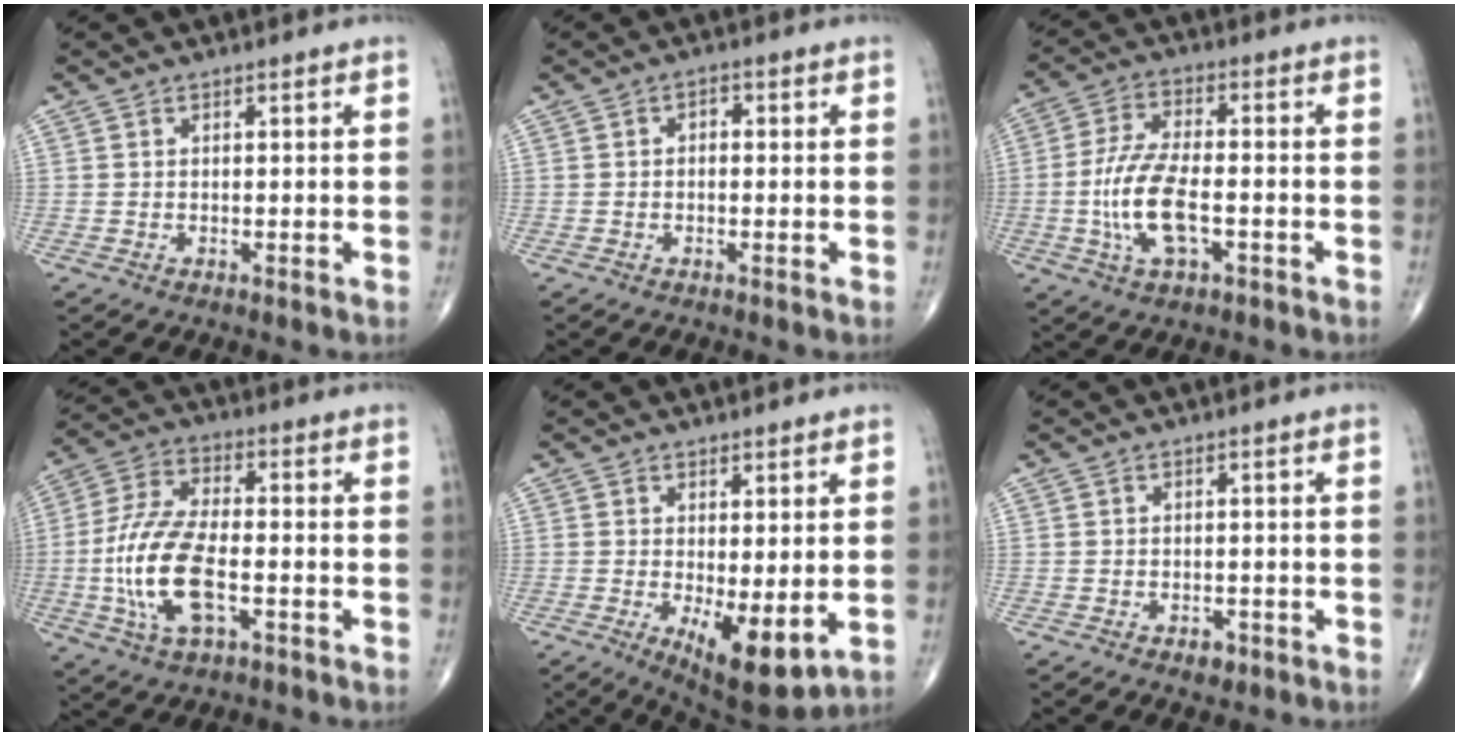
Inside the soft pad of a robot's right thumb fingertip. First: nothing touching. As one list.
[{"total": 1.7, "force": [0.0, 1.1, 1.2], "torque": [-0.009, 0.007, -0.005]}, {"total": 11.3, "force": [-2.7, 4.9, 9.9], "torque": [-0.205, 0.014, -0.051]}, {"total": 14.7, "force": [-3.5, 6.8, 12.6], "torque": [-0.267, 0.019, -0.065]}, {"total": 9.2, "force": [-1.7, 3.5, 8.3], "torque": [-0.125, -0.026, -0.015]}, {"total": 2.0, "force": [-1.1, 1.2, 1.0], "torque": [-0.010, 0.002, -0.013]}]